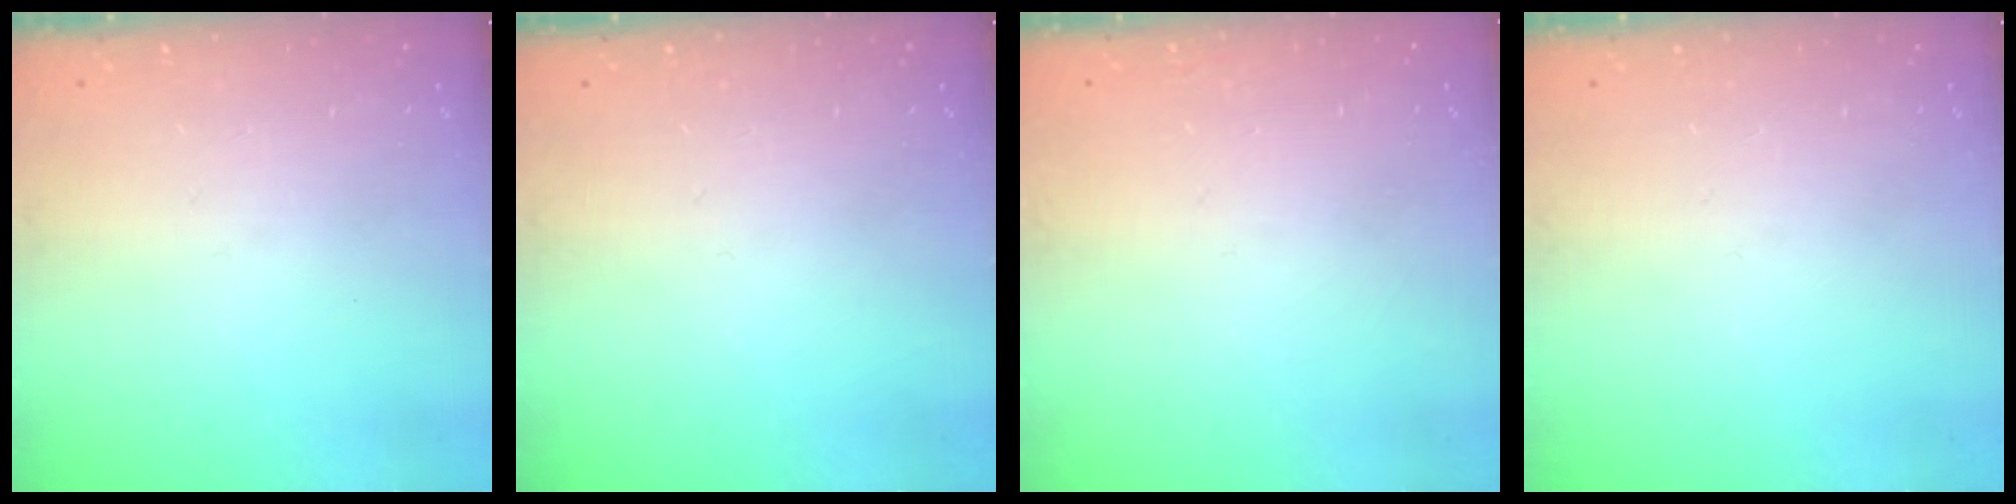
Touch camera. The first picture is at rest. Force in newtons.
{"total": 0.0}
{"total": 1.6, "press": 1.6, "slide": 0.1}
{"total": 0.0}